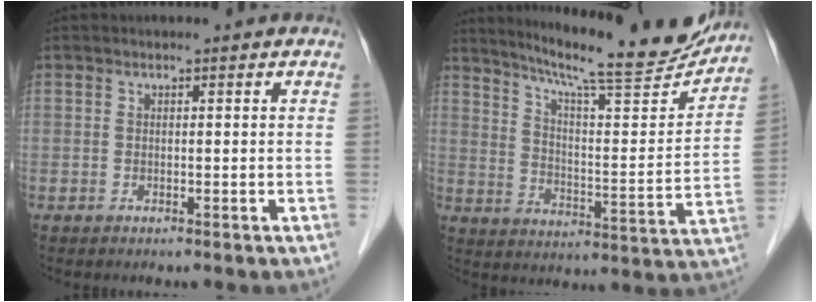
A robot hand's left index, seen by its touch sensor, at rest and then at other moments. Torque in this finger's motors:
{"motor_torque": [0.29, -0.14, 0.41, 0.09]}